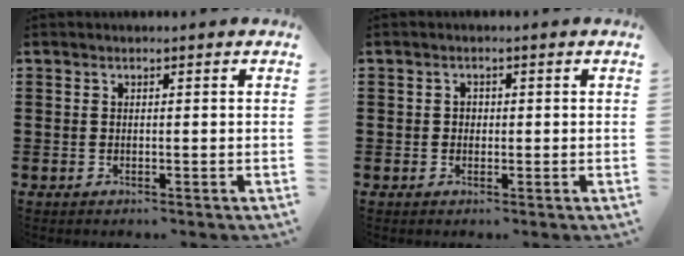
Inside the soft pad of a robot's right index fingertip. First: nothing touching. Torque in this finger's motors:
{"motor_torque": [-0.06, 0.14, 0.02, 0.01]}